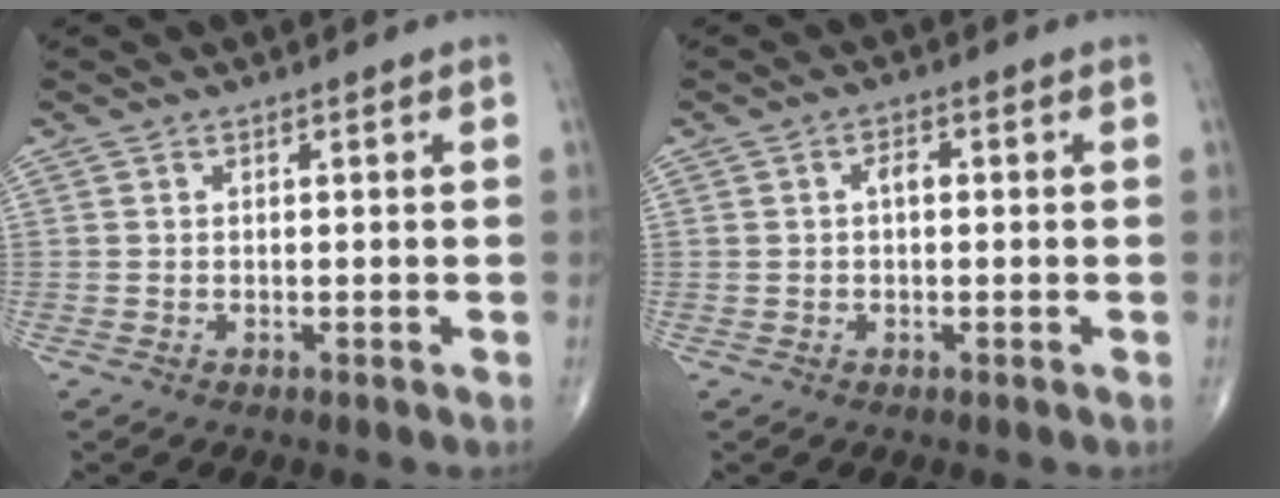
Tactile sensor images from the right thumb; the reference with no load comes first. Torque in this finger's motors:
{"motor_torque": [1.60, 1.96, -0.13, -0.07, 0.00]}